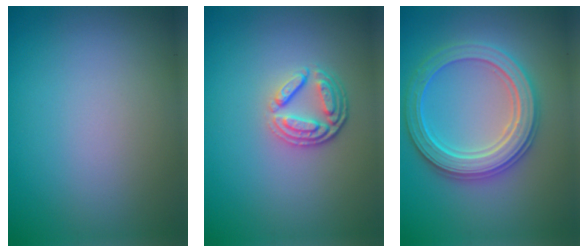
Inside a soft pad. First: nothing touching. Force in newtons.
{"total": 3.7, "press": 2.7, "slide": 2.4}
{"total": 5.5, "press": 5.4, "slide": 1.0}